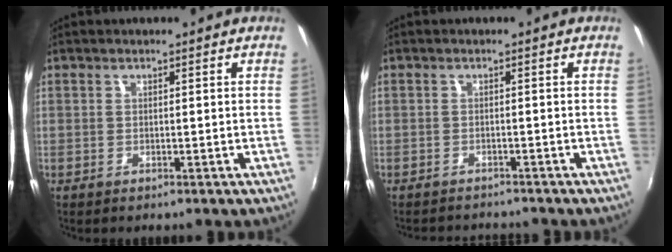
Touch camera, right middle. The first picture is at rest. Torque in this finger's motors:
{"motor_torque": [0.18, -0.29, -0.04, -0.01]}